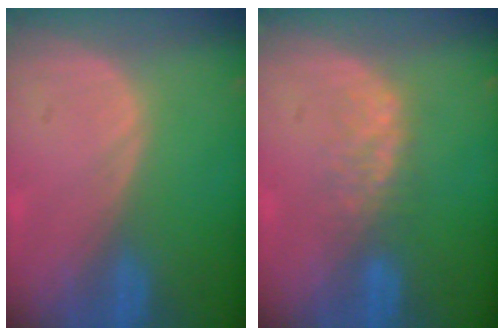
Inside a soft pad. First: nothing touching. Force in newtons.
{"total": 3.2, "press": 3.2, "slide": 0.5}